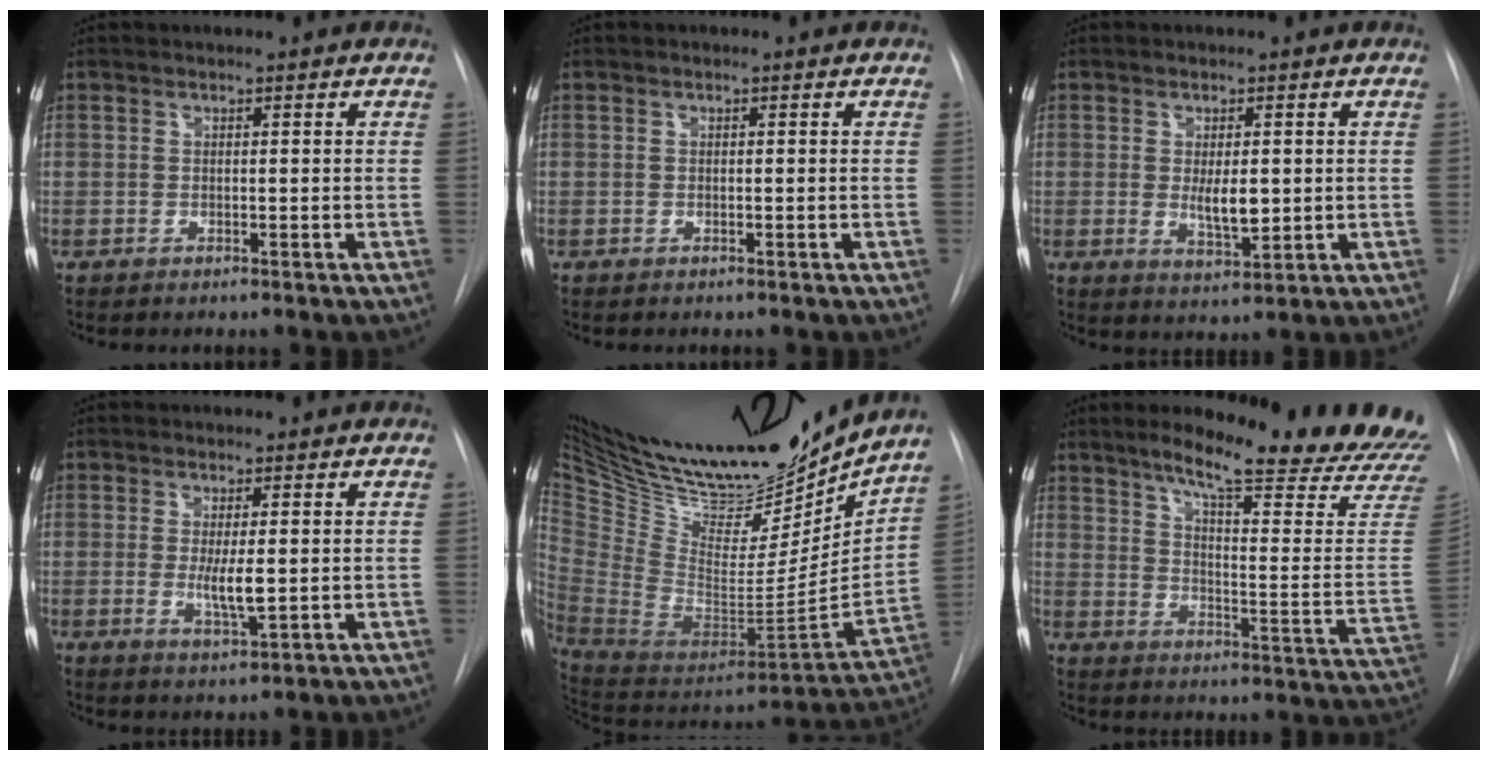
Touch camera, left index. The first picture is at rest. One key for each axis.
{"total": 0.0}
{"total": 4.4, "fx": 0.4, "fy": 1.5, "fz": 4.1, "tx": -0.071, "ty": -0.011, "tz": 0.013}
{"total": 4.1, "fx": 0.2, "fy": 0.7, "fz": 4.0, "tx": -0.073, "ty": -0.011, "tz": 0.006}
{"total": 31.4, "fx": 27.2, "fy": 8.5, "fz": 13.2, "tx": -0.258, "ty": -0.050, "tz": 0.432}
{"total": 24.3, "fx": 20.9, "fy": 1.0, "fz": 12.2, "tx": -0.168, "ty": -0.098, "tz": 0.260}